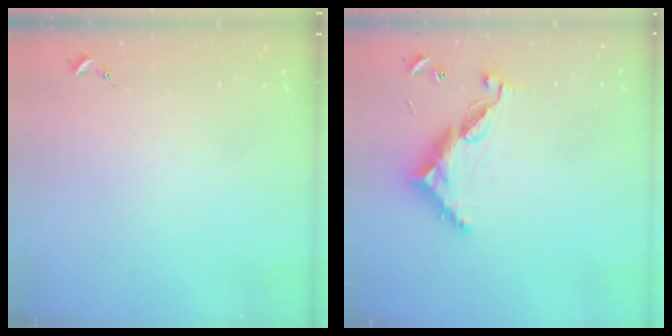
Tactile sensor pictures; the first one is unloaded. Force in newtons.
{"total": 9.9, "press": 9.9, "slide": 0.4}